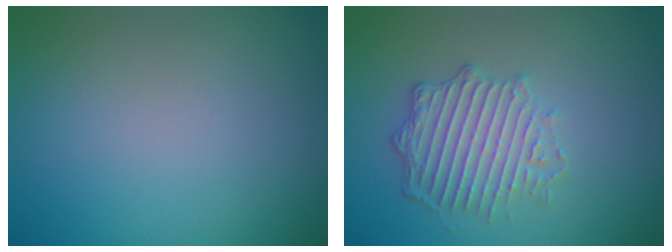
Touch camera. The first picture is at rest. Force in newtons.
{"total": 3.8, "press": 3.5, "slide": 1.6}